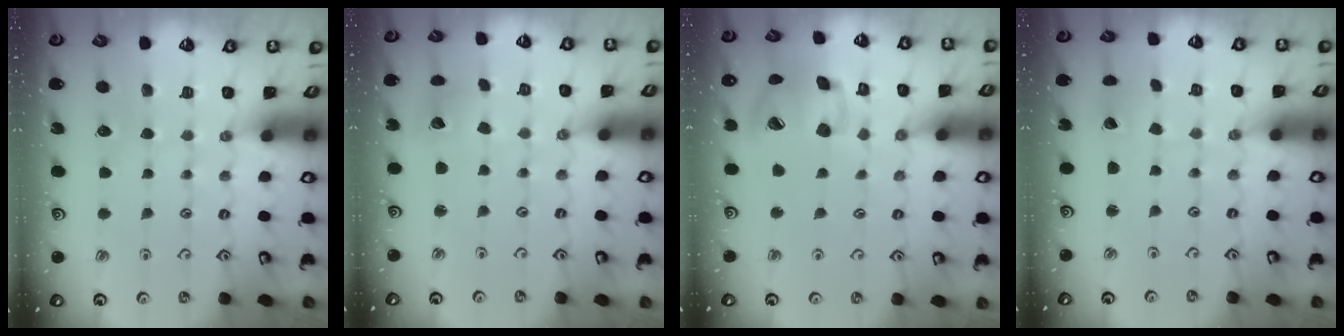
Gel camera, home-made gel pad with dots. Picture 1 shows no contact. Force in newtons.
{"total": 3.6, "press": 3.6, "slide": 0.5}
{"total": 15.4, "press": 15.2, "slide": 2.2}
{"total": 1.5, "press": 1.5, "slide": 0.2}